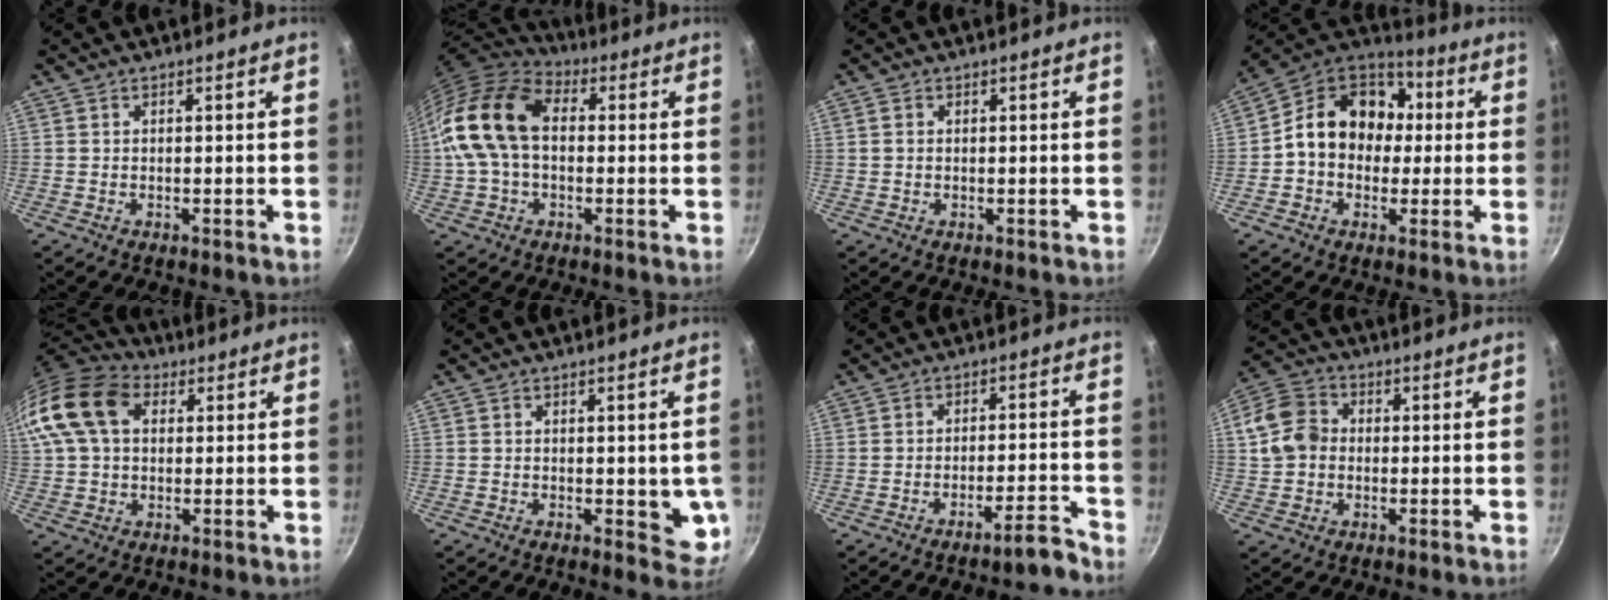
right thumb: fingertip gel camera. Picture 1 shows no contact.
{"total": 16.6, "force": [0.8, 11.2, 12.2], "torque": [-0.219, 0.035, -0.002]}
{"total": 1.0, "force": [0.2, 0.8, 0.5], "torque": [-0.009, 0.003, 0.003]}
{"total": 16.2, "force": [0.9, 13.2, 9.3], "torque": [-0.112, 0.042, -0.001]}
{"total": 16.1, "force": [4.1, 11.4, 10.6], "torque": [-0.202, 0.026, 0.060]}
{"total": 5.6, "force": [-0.2, 2.8, 4.9], "torque": [-0.041, -0.018, -0.001]}
{"total": 4.9, "force": [-4.2, 0.4, 2.5], "torque": [-0.025, 0.045, -0.056]}
{"total": 9.0, "force": [0.3, 7.5, 5.1], "torque": [-0.076, 0.017, -0.010]}